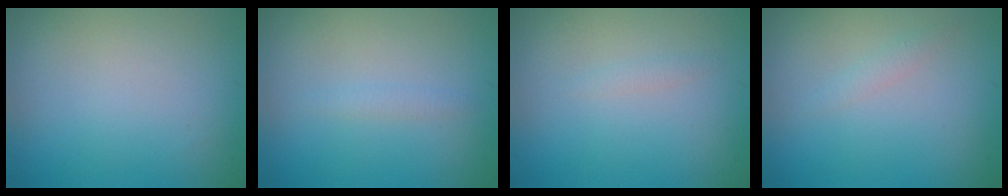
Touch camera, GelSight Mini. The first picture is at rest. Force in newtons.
{"total": 0.8, "press": 0.8, "slide": 0.1}
{"total": 0.7, "press": 0.6, "slide": 0.1}
{"total": 0.9, "press": 0.9, "slide": 0.1}